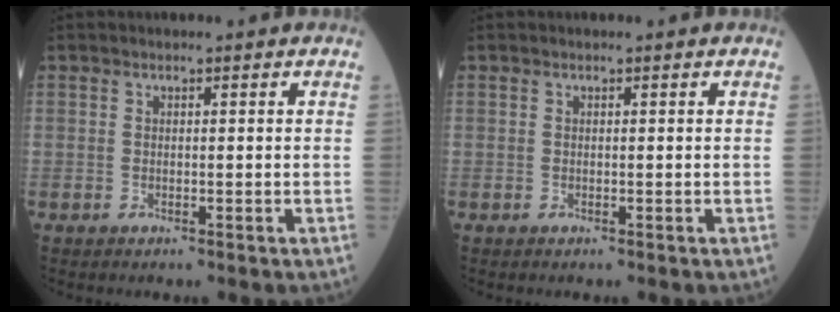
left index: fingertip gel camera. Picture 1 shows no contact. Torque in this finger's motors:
{"motor_torque": [-0.08, 0.08, -0.02, 0.00]}